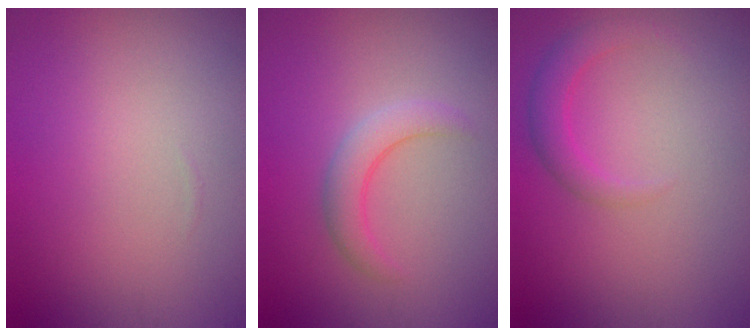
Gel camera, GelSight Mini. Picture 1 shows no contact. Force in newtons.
{"total": 2.6, "press": 2.6, "slide": 0.2}
{"total": 2.4, "press": 2.4, "slide": 0.1}